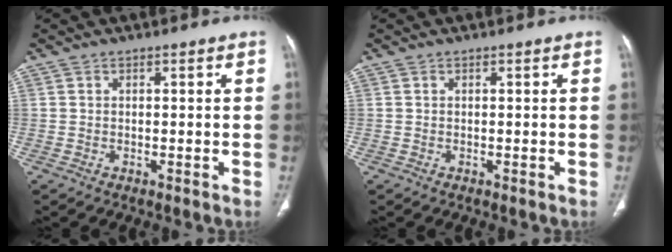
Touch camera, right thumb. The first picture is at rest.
{"total": 0.0}